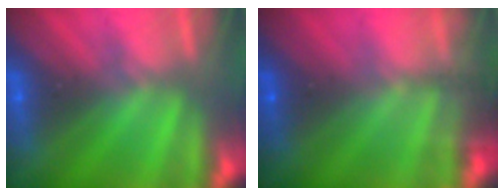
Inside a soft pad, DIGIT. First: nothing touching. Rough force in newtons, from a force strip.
{"total": 8.7}